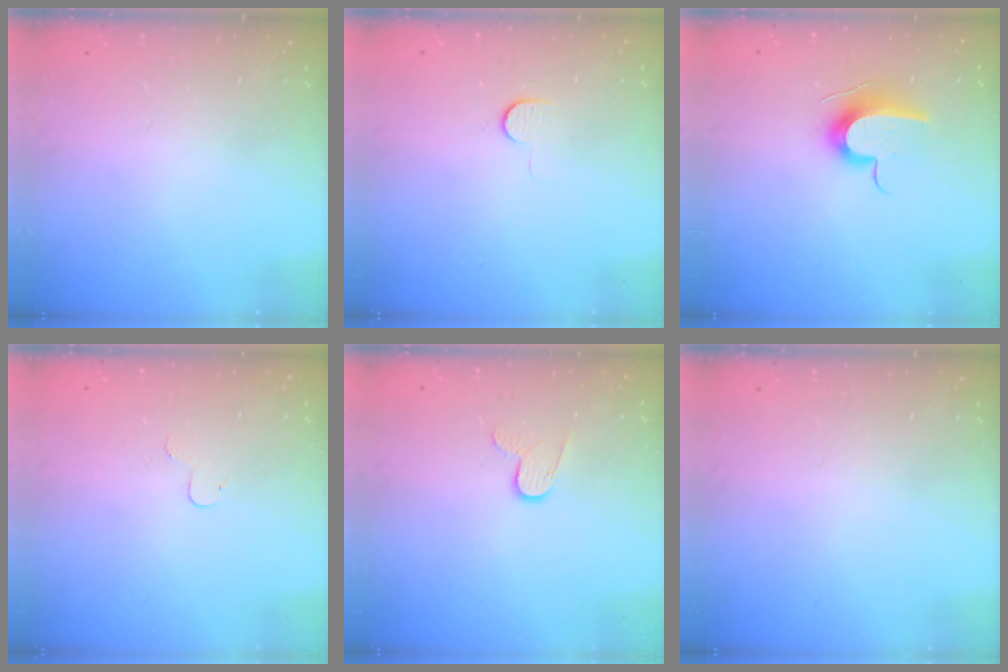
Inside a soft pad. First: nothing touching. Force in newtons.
{"total": 5.0, "press": 4.9, "slide": 0.4}
{"total": 10.7, "press": 10.7, "slide": 0.4}
{"total": 3.6, "press": 3.6, "slide": 0.4}
{"total": 6.3, "press": 6.3, "slide": 0.2}
{"total": 0.0}